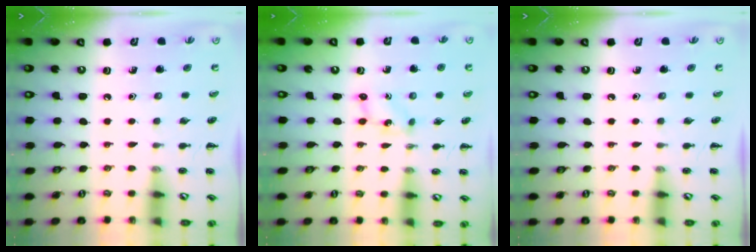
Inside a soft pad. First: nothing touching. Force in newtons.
{"total": 1.3, "press": 1.2, "slide": 0.5}
{"total": 0.0}